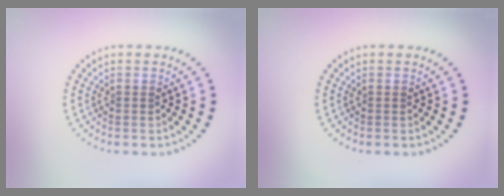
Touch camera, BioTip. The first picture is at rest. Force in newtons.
{"total": 0.0}